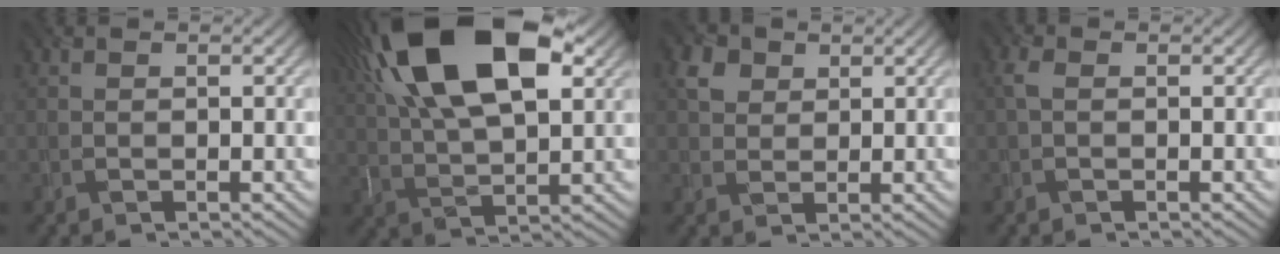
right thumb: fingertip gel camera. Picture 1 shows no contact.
{"total": 18.8, "force": [8.2, 9.1, 14.3], "torque": [-0.273, 0.058, 0.108]}
{"total": 3.1, "force": [1.8, 2.4, 0.7], "torque": [-0.022, 0.003, 0.034]}
{"total": 1.7, "force": [0.1, 1.0, 1.3], "torque": [-0.035, 0.003, 0.002]}